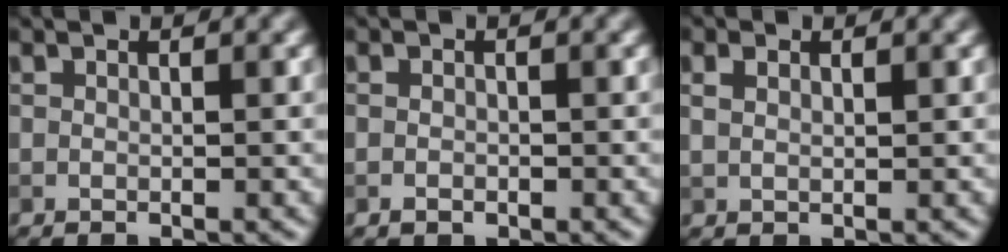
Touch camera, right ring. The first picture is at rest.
{"total": 0.8, "force": [-0.3, 0.6, 0.5], "torque": [-0.009, -0.002, -0.007]}
{"total": 1.4, "force": [0.6, 0.7, 1.0], "torque": [-0.022, 0.002, 0.014]}